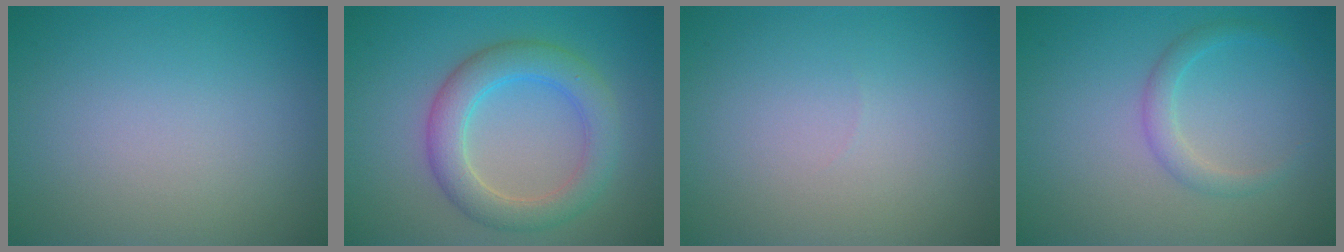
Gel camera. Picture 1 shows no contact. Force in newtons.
{"total": 4.8, "press": 4.8, "slide": 0.3}
{"total": 0.0}
{"total": 1.7, "press": 1.7, "slide": 0.1}